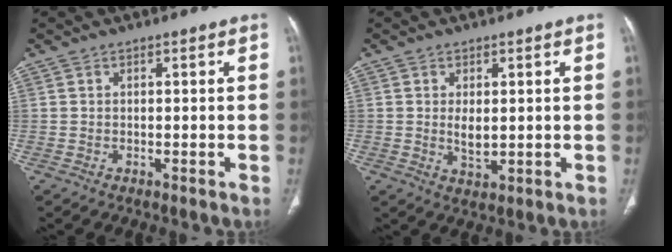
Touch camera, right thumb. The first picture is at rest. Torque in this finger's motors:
{"motor_torque": [2.62, 2.38, 0.88, -1.05, 0.22]}